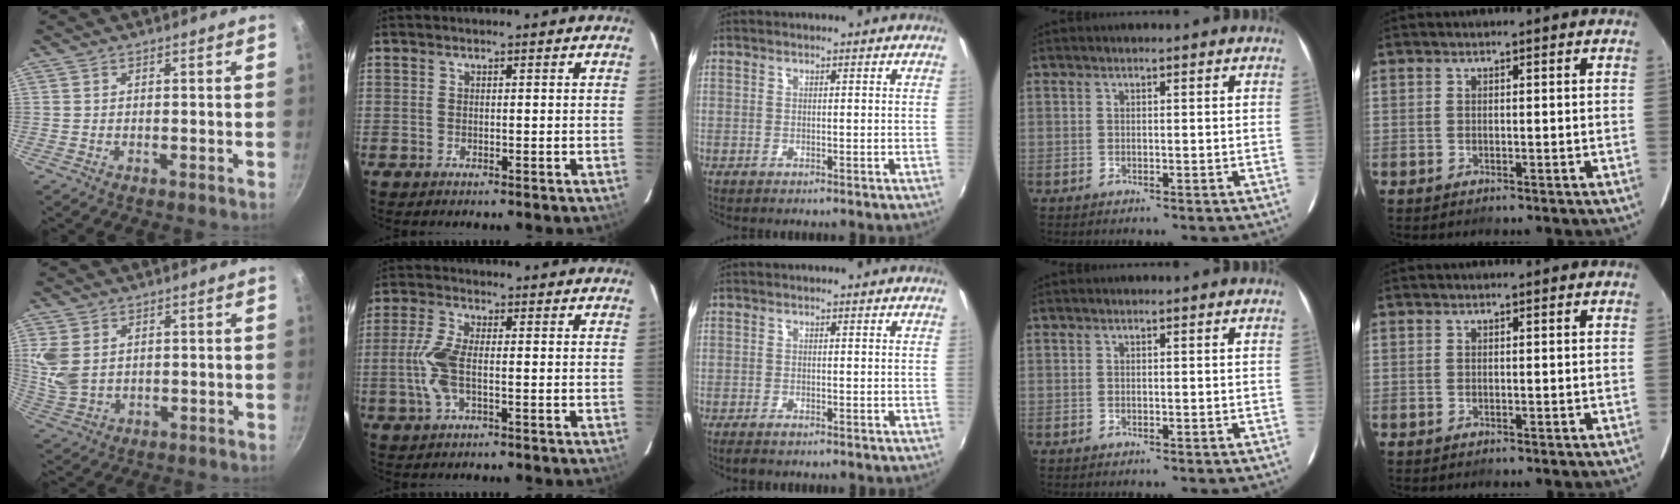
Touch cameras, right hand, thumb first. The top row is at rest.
{"thumb": {"total": 6.8, "force": [1.8, 4.8, 4.5], "torque": [-0.092, -0.009, 0.046]}, "index": {"total": 7.0, "force": [-1.2, 2.3, 6.5], "torque": [-0.145, 0.001, -0.023]}, "middle": {"total": 1.6, "force": [-1.3, 0.4, 0.8], "torque": [-0.017, -0.006, -0.023]}}